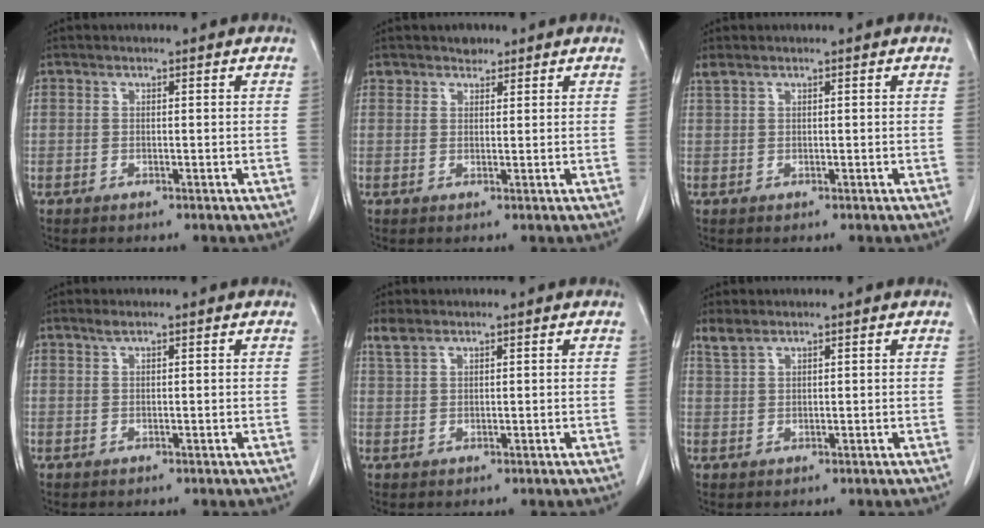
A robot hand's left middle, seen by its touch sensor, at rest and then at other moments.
{"total": 1.7, "force": [1.4, 1.0, 0.1], "torque": [0.002, 0.001, 0.019]}
{"total": 0.9, "force": [0.8, 0.2, 0.4], "torque": [-0.019, 0.014, 0.023]}
{"total": 0.8, "force": [0.6, -0.1, 0.5], "torque": [-0.016, 0.002, 0.016]}
{"total": 2.1, "force": [1.7, 0.7, 1.0], "torque": [-0.033, 0.013, 0.042]}
{"total": 2.0, "force": [1.8, 0.4, 0.8], "torque": [-0.026, 0.011, 0.043]}